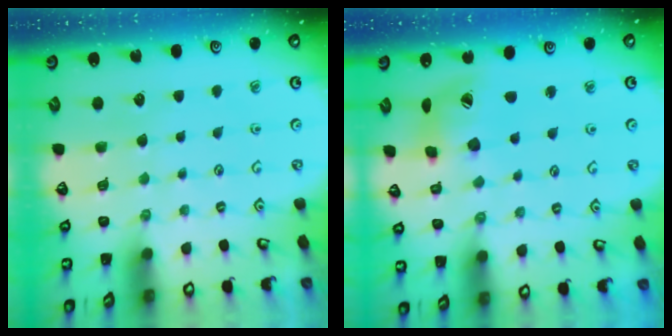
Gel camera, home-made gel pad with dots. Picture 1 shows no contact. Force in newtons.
{"total": 13.4, "press": 13.4, "slide": 1.3}